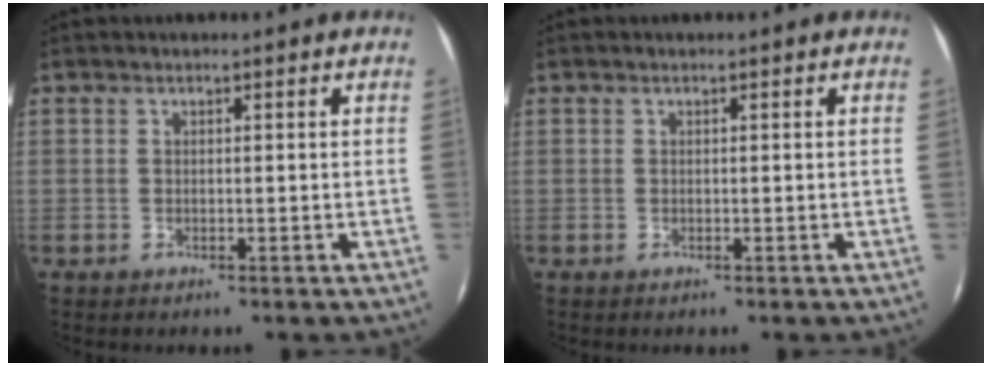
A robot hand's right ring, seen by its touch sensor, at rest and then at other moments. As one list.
[{"total": 0.0}]